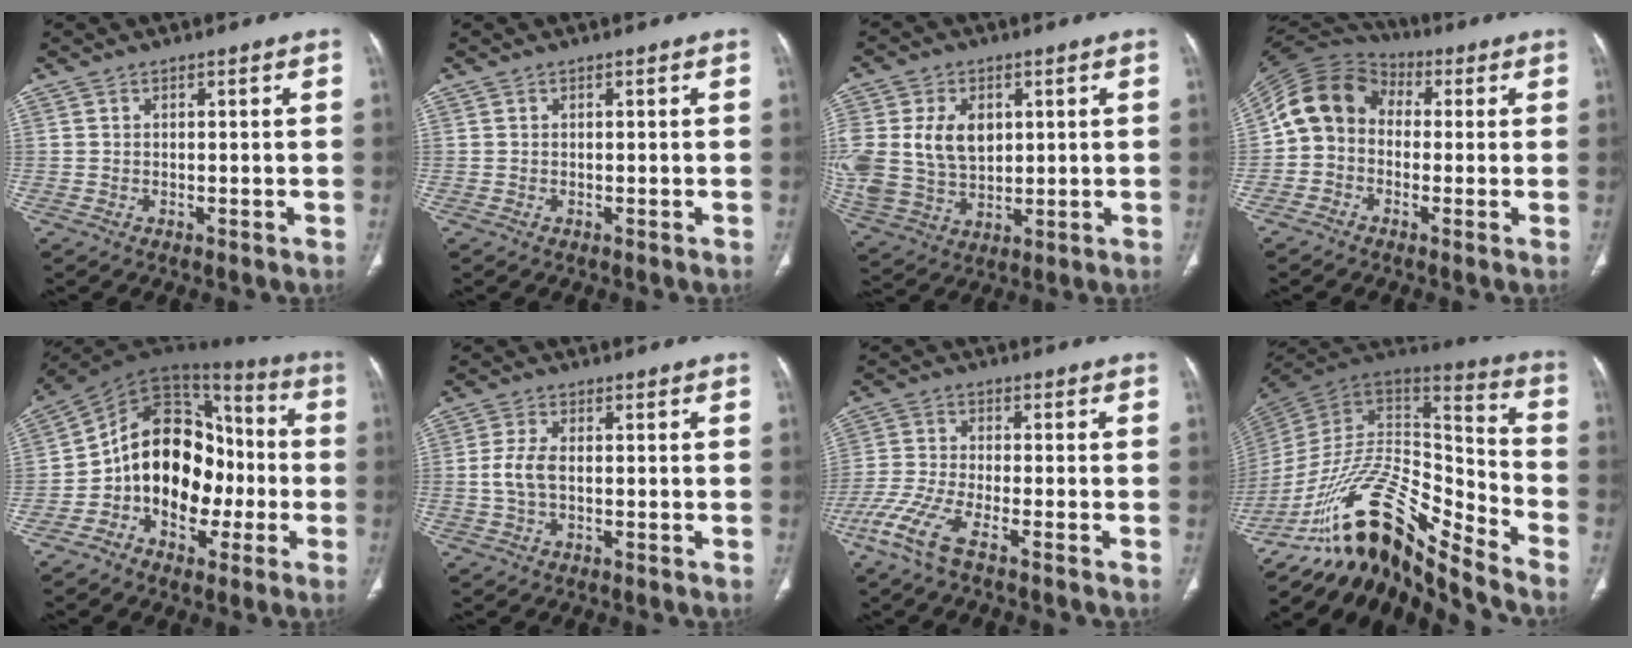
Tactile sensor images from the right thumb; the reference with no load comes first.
{"total": 0.0}
{"total": 17.6, "force": [3.4, 12.9, 11.6], "torque": [-0.251, -0.002, 0.082]}
{"total": 11.4, "force": [-0.1, 9.4, 6.4], "torque": [-0.114, 0.038, -0.021]}
{"total": 18.6, "force": [-4.0, 13.2, 12.5], "torque": [-0.157, 0.065, -0.065]}
{"total": 4.6, "force": [-0.2, 2.4, 3.9], "torque": [-0.094, 0.007, -0.007]}
{"total": 8.4, "force": [-5.4, 1.6, 6.2], "torque": [-0.162, 0.003, -0.116]}
{"total": 22.7, "force": [-15.5, 7.1, 15.0], "torque": [-0.256, 0.099, -0.267]}